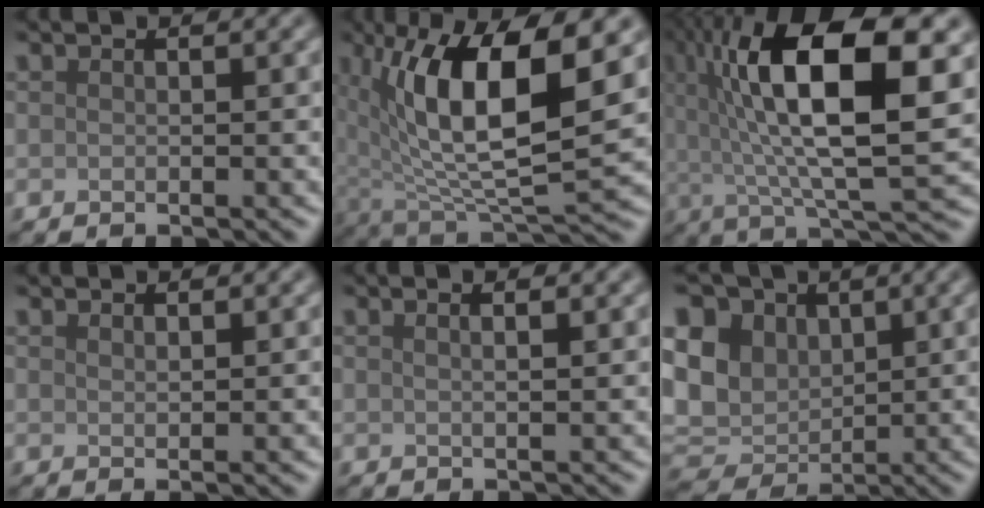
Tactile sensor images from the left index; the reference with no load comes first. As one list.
[{"total": 12.8, "force": [3.3, 4.7, 11.4], "torque": [-0.189, 0.000, 0.055]}, {"total": 13.7, "force": [3.8, 3.9, 12.6], "torque": [-0.203, 0.011, 0.061]}, {"total": 0.9, "force": [0.7, 0.2, 0.6], "torque": [-0.008, -0.001, 0.012]}, {"total": 2.9, "force": [1.5, 1.2, 2.2], "torque": [-0.009, 0.009, -0.006]}, {"total": 12.0, "force": [3.3, 9.5, 6.7], "torque": [-0.148, 0.031, 0.044]}]